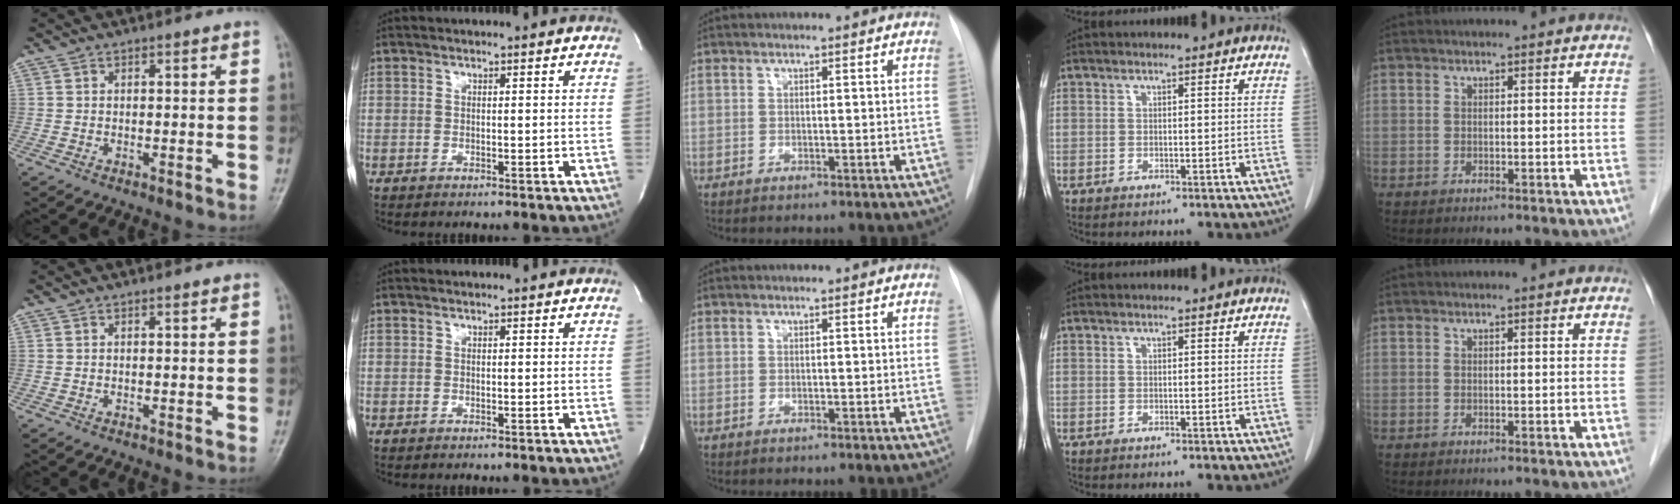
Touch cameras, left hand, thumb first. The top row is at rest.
{}